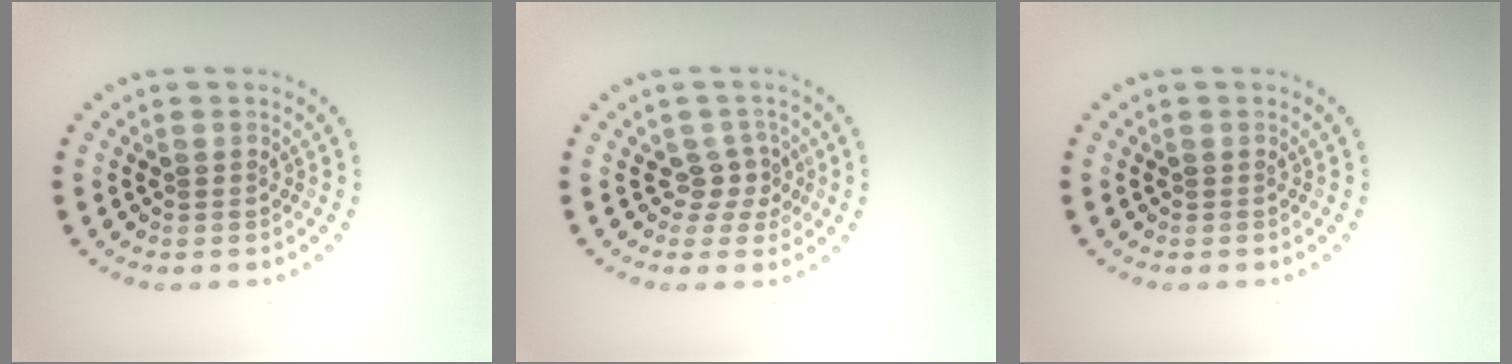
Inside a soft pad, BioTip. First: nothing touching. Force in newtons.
{"total": 2.1, "press": 1.5, "slide": 1.4}
{"total": 0.0}